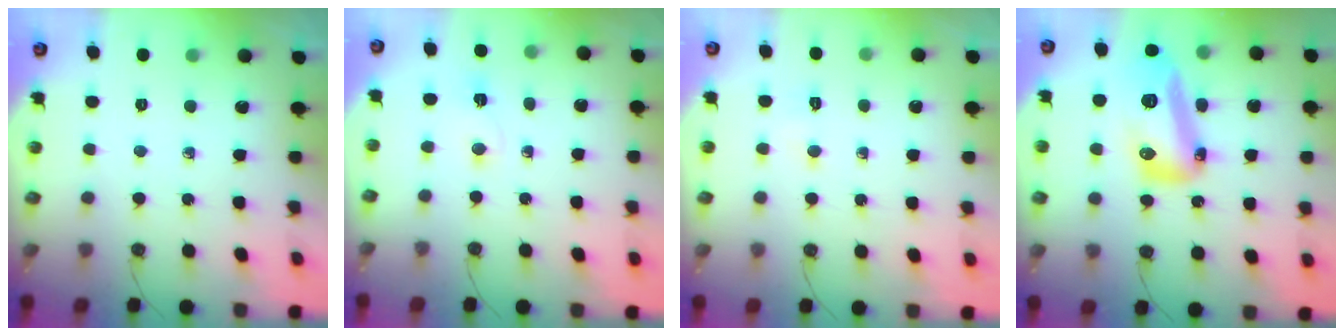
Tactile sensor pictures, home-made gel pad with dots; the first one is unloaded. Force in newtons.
{"total": 2.1, "press": 2.1, "slide": 0.4}
{"total": 3.2, "press": 3.2, "slide": 0.5}
{"total": 16.5, "press": 16.4, "slide": 1.7}